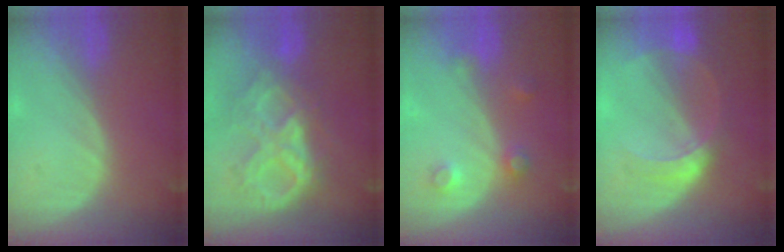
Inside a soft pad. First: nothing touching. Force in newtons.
{"total": 10.2, "press": 8.7, "slide": 5.3}
{"total": 3.6, "press": 3.4, "slide": 1.1}
{"total": 6.8, "press": 6.0, "slide": 3.2}